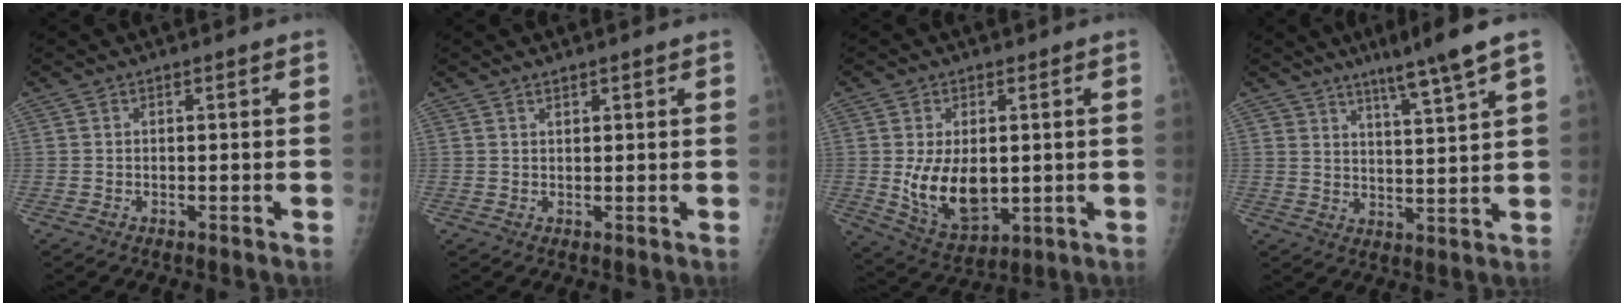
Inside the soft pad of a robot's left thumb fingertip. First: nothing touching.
{"total": 1.1, "force": [0.9, 0.5, 0.4], "torque": [-0.001, -0.005, 0.012]}
{"total": 11.7, "force": [-0.3, 7.5, 9.0], "torque": [-0.129, -0.019, 0.016]}
{"total": 8.4, "force": [5.8, -0.1, 6.1], "torque": [-0.096, -0.035, 0.095]}